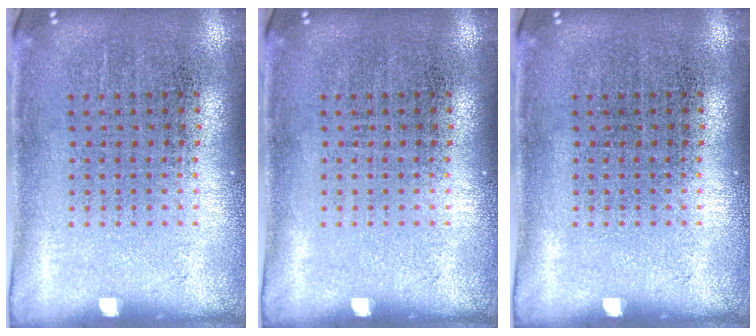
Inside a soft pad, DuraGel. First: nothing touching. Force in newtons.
{"total": 0.0}
{"total": 0.0}